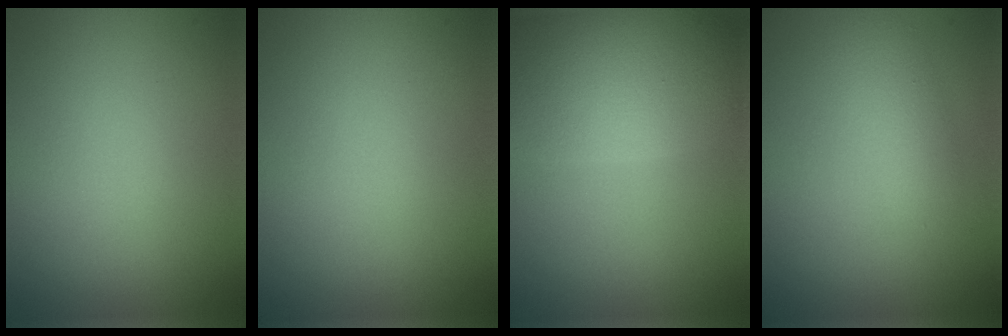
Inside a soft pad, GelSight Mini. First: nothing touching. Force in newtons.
{"total": 0.0}
{"total": 8.3, "press": 8.3, "slide": 0.4}
{"total": 2.2, "press": 2.2, "slide": 0.1}